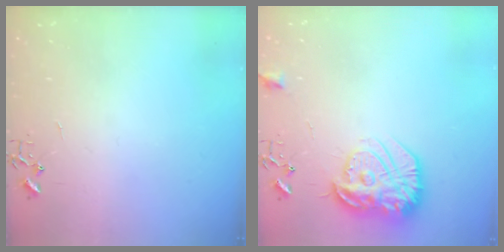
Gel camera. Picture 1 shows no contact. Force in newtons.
{"total": 17.6, "press": 17.6, "slide": 1.3}